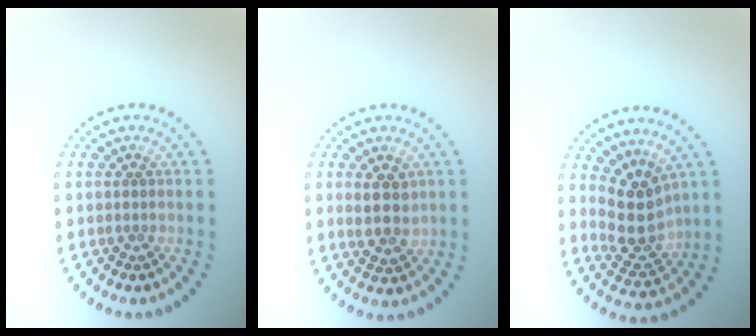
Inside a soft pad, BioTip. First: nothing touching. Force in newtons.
{"total": 2.9, "press": 2.7, "slide": 0.8}
{"total": 4.1, "press": 3.6, "slide": 1.9}